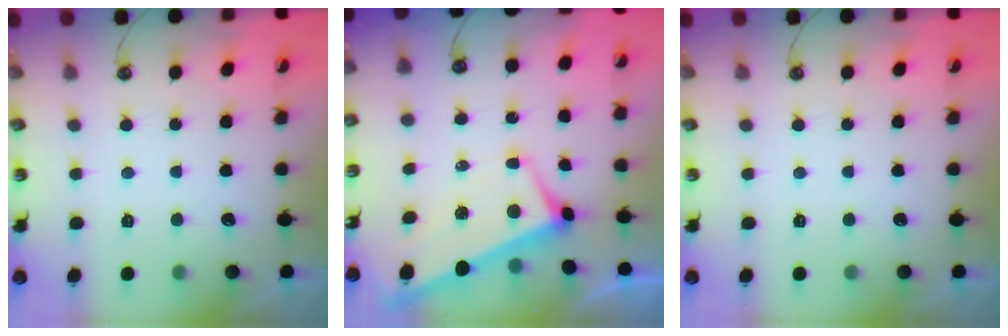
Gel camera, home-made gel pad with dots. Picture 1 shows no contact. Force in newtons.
{"total": 2.8, "press": 2.6, "slide": 0.9}
{"total": 0.0}